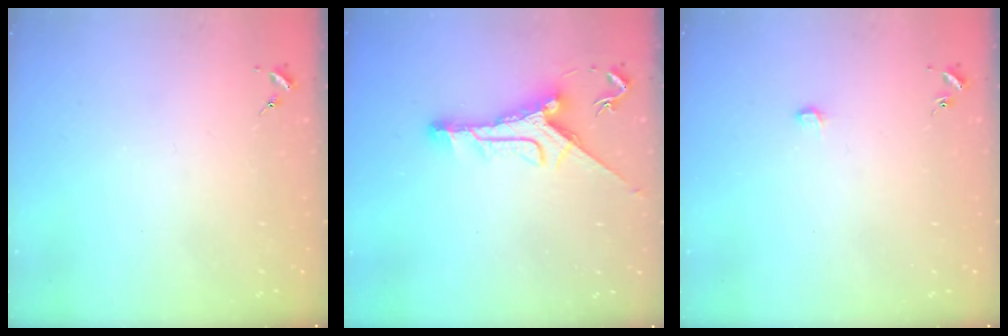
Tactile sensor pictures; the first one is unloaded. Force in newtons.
{"total": 10.9, "press": 10.9, "slide": 0.9}
{"total": 3.9, "press": 3.9, "slide": 0.3}